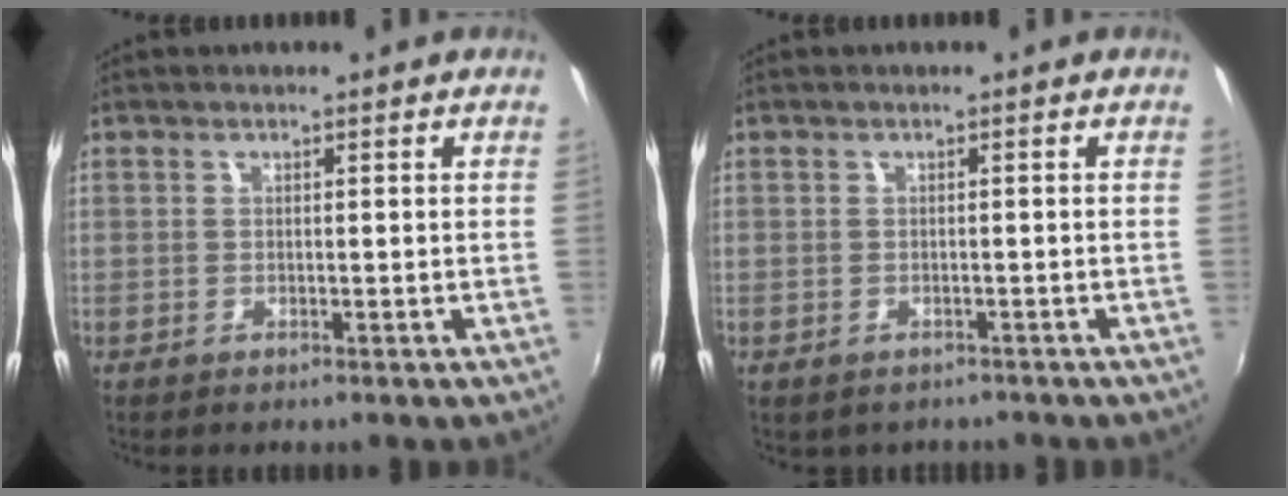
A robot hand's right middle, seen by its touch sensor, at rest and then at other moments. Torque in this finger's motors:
{"motor_torque": [0.40, -0.31, 0.00, 0.00]}